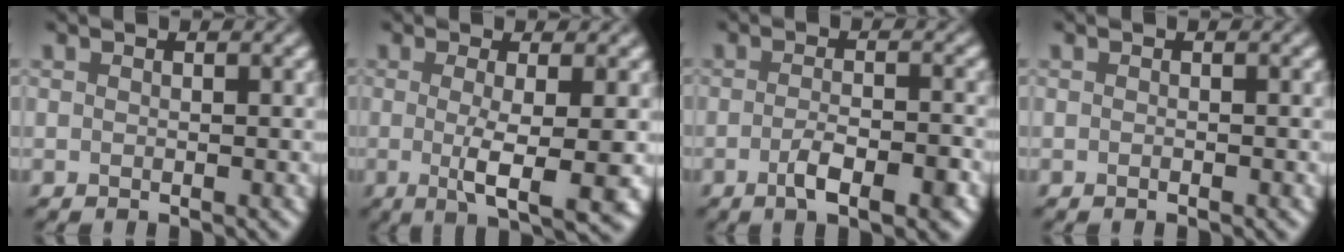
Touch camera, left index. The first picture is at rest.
{"total": 5.5, "force": [-0.8, 1.1, 5.3], "torque": [-0.088, -0.010, -0.012]}
{"total": 4.3, "force": [-1.9, 1.3, 3.6], "torque": [-0.067, -0.005, -0.031]}
{"total": 0.0}